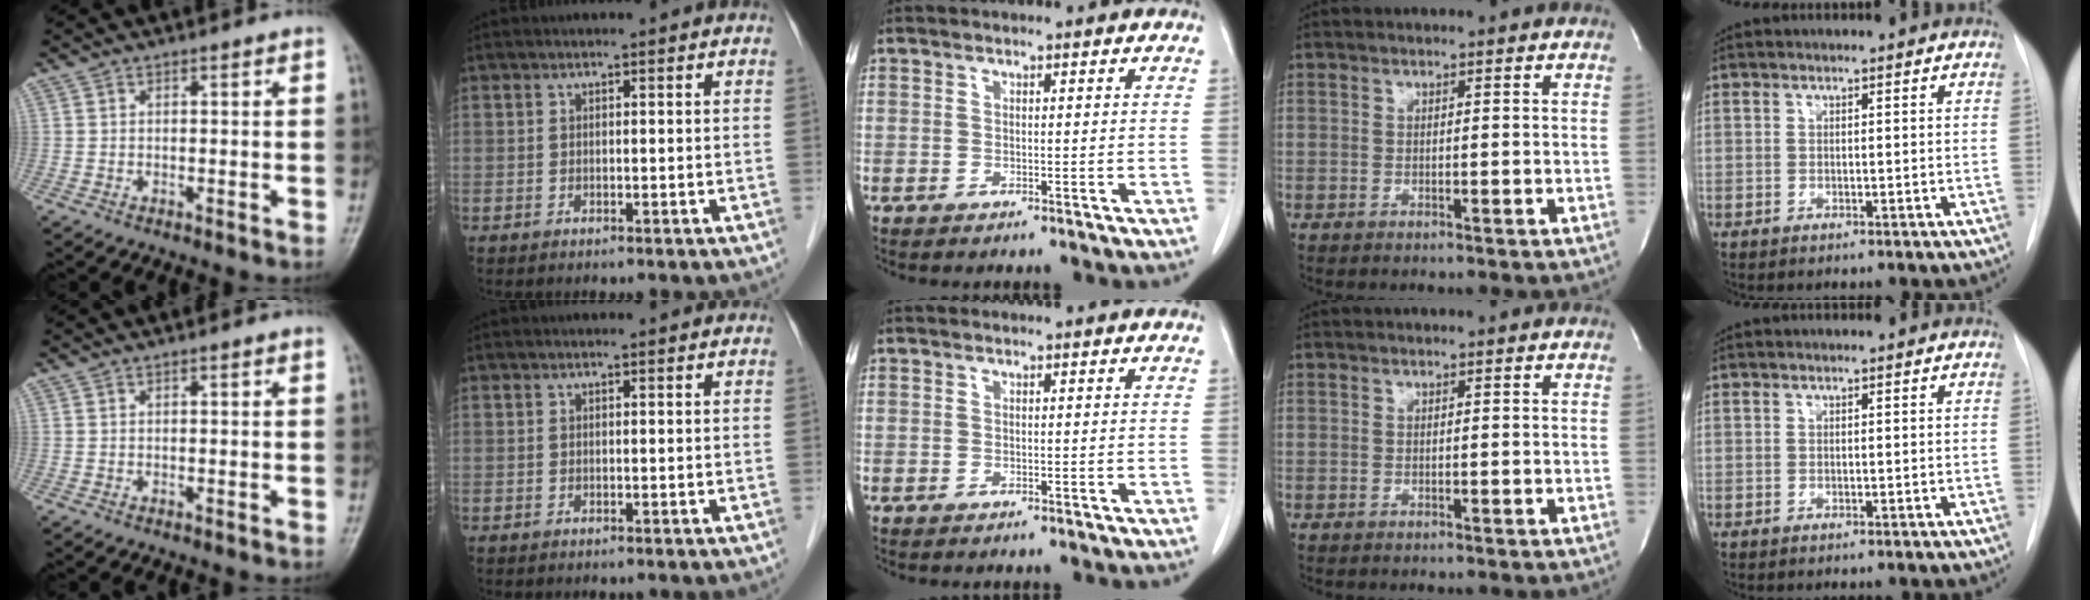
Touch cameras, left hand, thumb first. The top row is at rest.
{"thumb": {"total": 0.5, "force": [0.2, 0.1, 0.5], "torque": [-0.007, 0.001, 0.002]}, "index": {"total": 0.6, "force": [0.6, 0.1, 0.1], "torque": [-0.007, 0.003, 0.006]}}